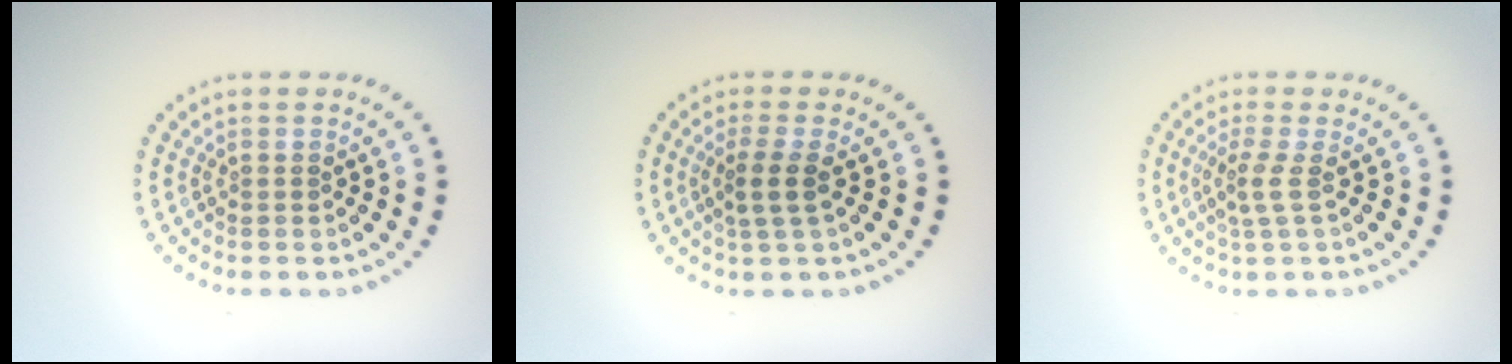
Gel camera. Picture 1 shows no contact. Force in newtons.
{"total": 2.2, "press": 1.8, "slide": 1.2}
{"total": 1.8, "press": 1.3, "slide": 1.2}